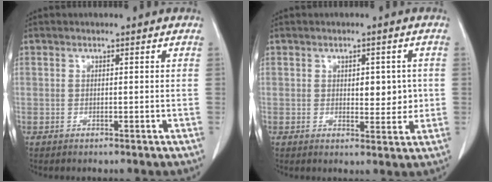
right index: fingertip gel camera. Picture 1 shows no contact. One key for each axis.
{"total": 4.6, "fx": 0.4, "fy": 2.4, "fz": 3.9, "tx": -0.043, "ty": -0.003, "tz": 0.010}